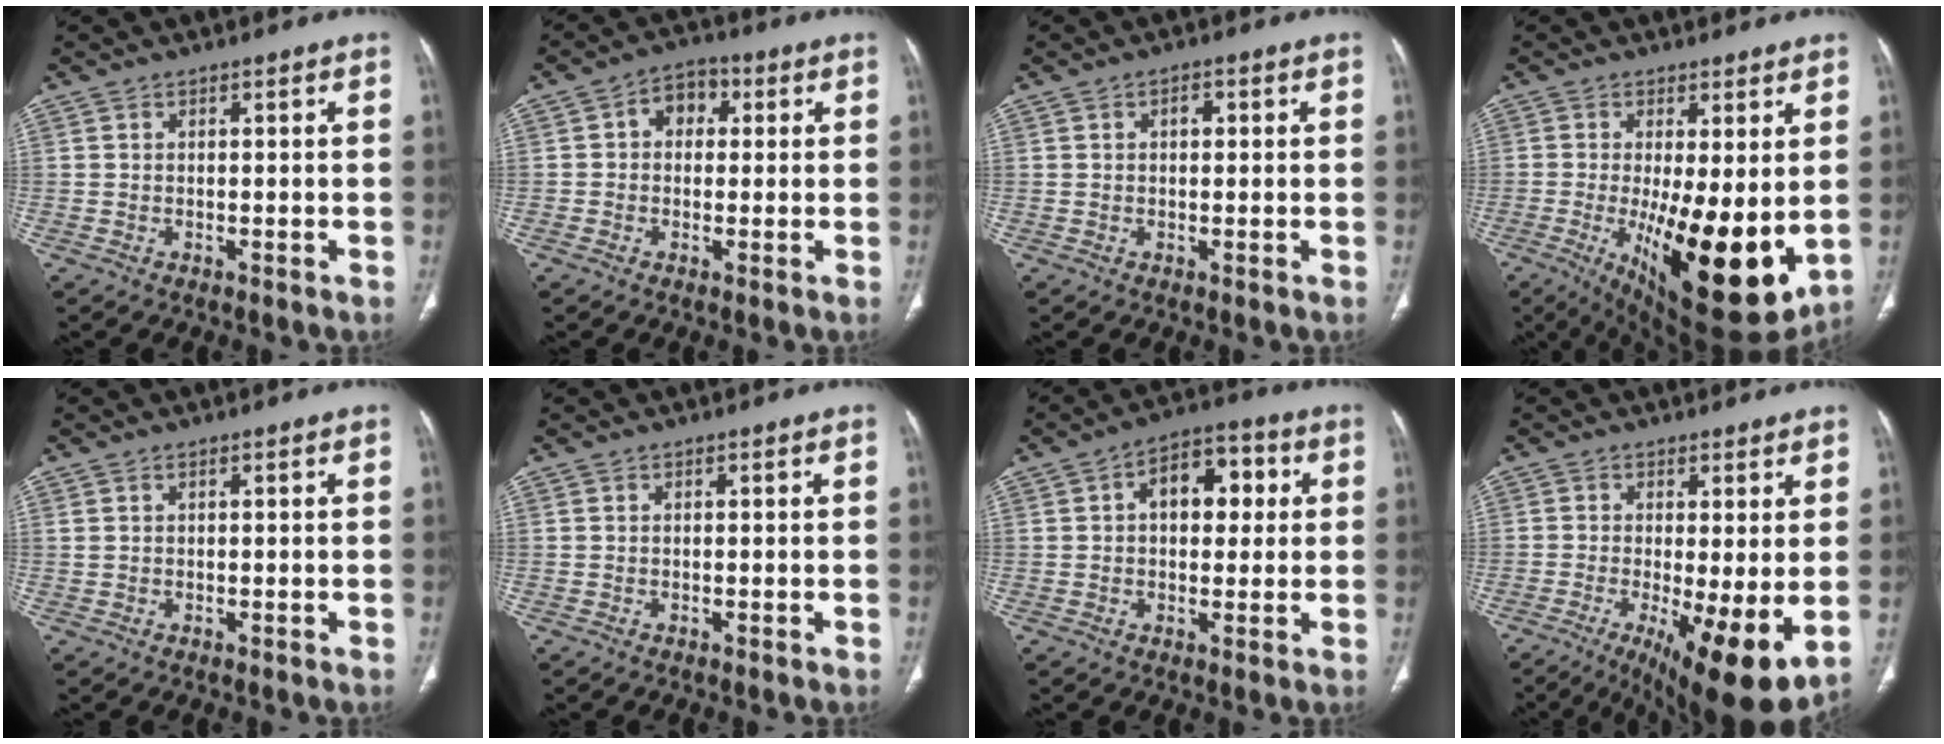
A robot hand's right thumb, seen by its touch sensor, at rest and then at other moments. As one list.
[{"total": 5.5, "force": [0.9, 4.4, 3.2], "torque": [-0.020, 0.013, 0.004]}, {"total": 2.0, "force": [0.6, 1.2, 1.4], "torque": [-0.015, 0.005, 0.008]}, {"total": 18.9, "force": [-2.9, 6.7, 17.5], "torque": [-0.250, -0.040, -0.019]}, {"total": 0.6, "force": [0.5, 0.3, 0.3], "torque": [-0.003, 0.005, 0.011]}, {"total": 0.0}, {"total": 10.4, "force": [2.2, 6.5, 7.8], "torque": [-0.078, 0.022, 0.029]}, {"total": 13.0, "force": [-2.8, 3.7, 12.1], "torque": [-0.186, -0.029, -0.033]}]